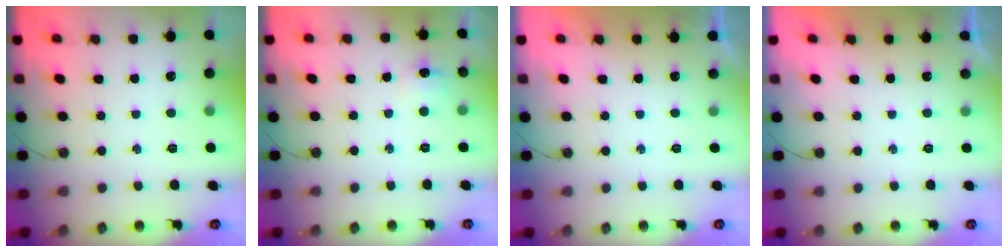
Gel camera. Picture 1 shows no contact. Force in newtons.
{"total": 6.8, "press": 6.8, "slide": 0.8}
{"total": 0.0}
{"total": 0.0}